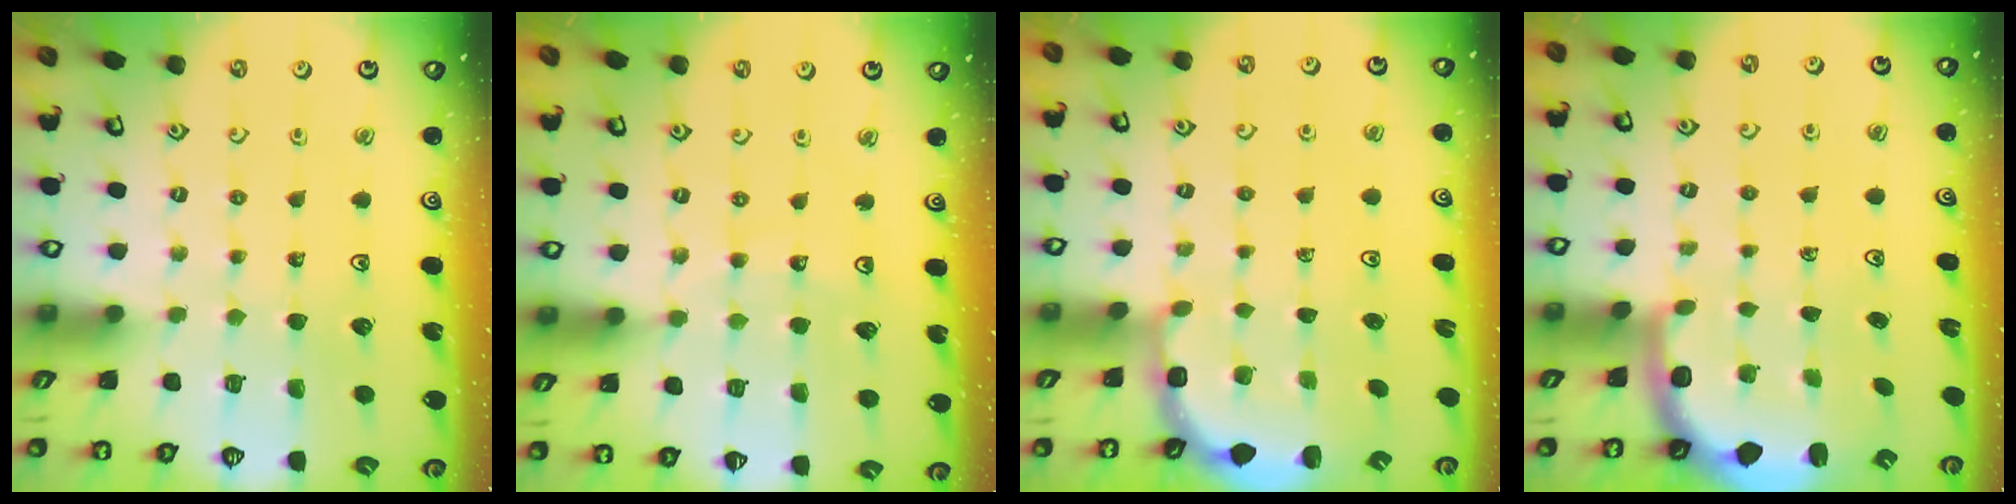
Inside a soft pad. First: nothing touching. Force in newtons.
{"total": 8.4, "press": 7.7, "slide": 3.2}
{"total": 3.0, "press": 2.3, "slide": 1.8}
{"total": 2.2, "press": 1.7, "slide": 1.4}